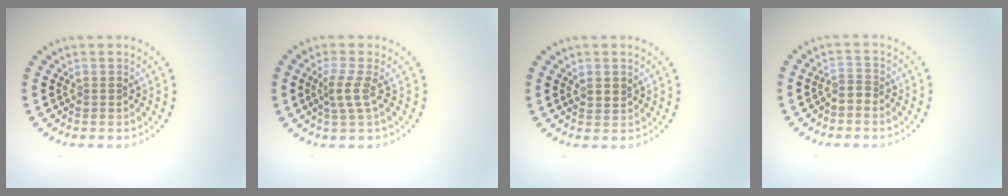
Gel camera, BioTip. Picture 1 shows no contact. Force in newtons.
{"total": 2.2, "press": 1.6, "slide": 1.5}
{"total": 1.1, "press": 1.0, "slide": 0.6}
{"total": 1.6, "press": 1.2, "slide": 1.1}